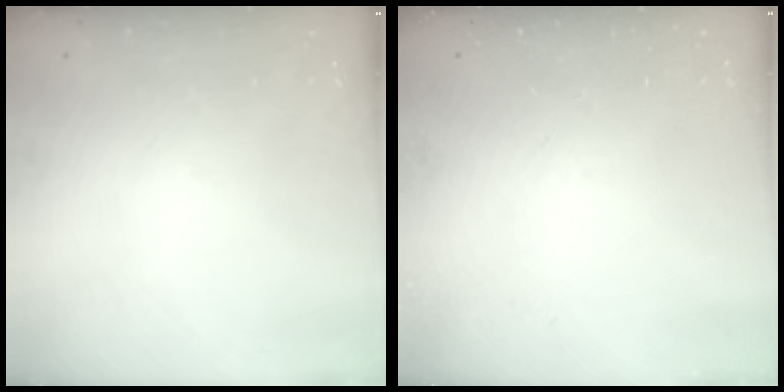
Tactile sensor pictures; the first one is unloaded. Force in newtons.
{"total": 0.0}